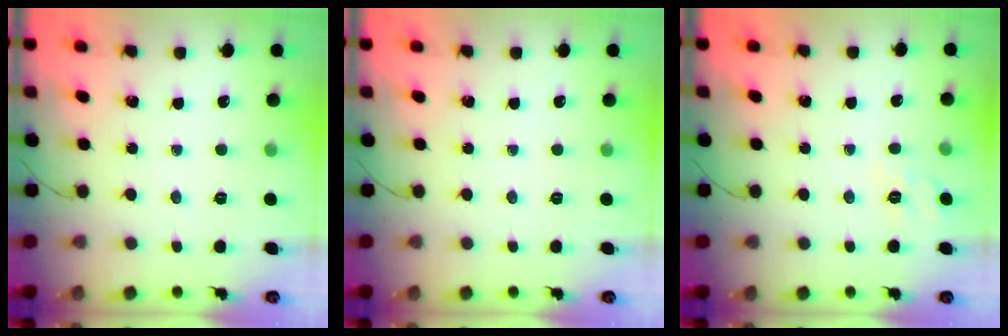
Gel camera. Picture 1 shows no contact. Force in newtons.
{"total": 0.0}
{"total": 1.7, "press": 0.5, "slide": 1.6}